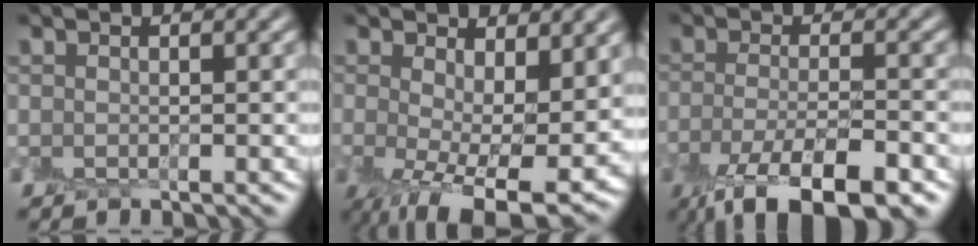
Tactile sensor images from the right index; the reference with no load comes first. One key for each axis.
{"total": 10.6, "fx": -1.1, "fy": 5.1, "fz": 9.2, "tx": -0.145, "ty": -0.040, "tz": 0.003}
{"total": 8.3, "fx": -5.4, "fy": 2.4, "fz": 5.9, "tx": -0.102, "ty": -0.019, "tz": -0.094}